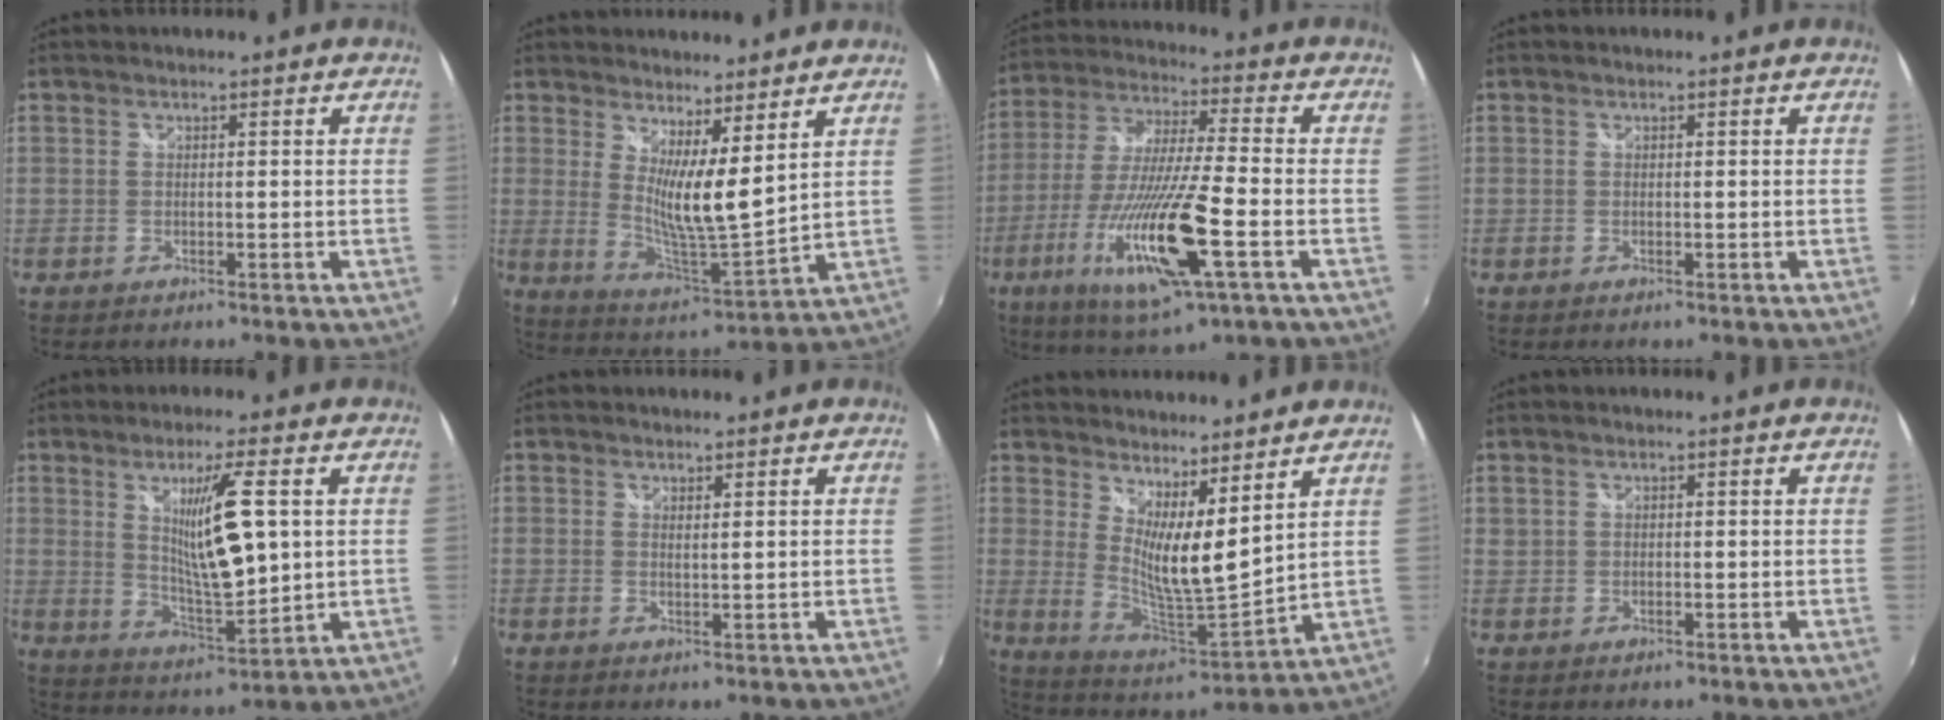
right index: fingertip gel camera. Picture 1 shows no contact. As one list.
[{"total": 9.8, "force": [5.2, 0.9, 8.3], "torque": [-0.133, -0.023, 0.088]}, {"total": 19.8, "force": [-7.3, 2.6, 18.2], "torque": [-0.364, -0.043, -0.133]}, {"total": 0.0}, {"total": 11.3, "force": [2.4, 1.7, 10.9], "torque": [-0.178, -0.017, 0.052]}, {"total": 1.0, "force": [0.9, -0.6, 0.1], "torque": [-0.003, -0.004, 0.012]}, {"total": 11.9, "force": [7.6, 2.0, 8.9], "torque": [-0.139, -0.020, 0.132]}, {"total": 0.7, "force": [0.5, 0.4, 0.3], "torque": [-0.004, 0.002, 0.009]}]